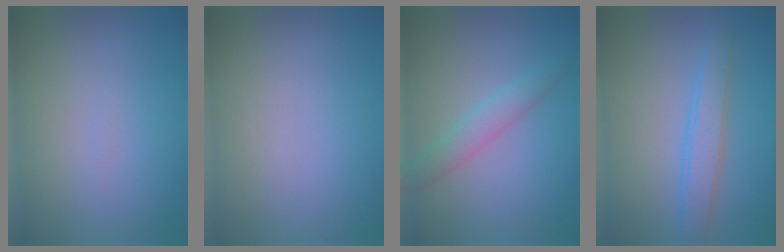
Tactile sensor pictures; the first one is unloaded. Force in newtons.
{"total": 0.0}
{"total": 2.3, "press": 2.3, "slide": 0.0}
{"total": 2.7, "press": 2.7, "slide": 0.1}